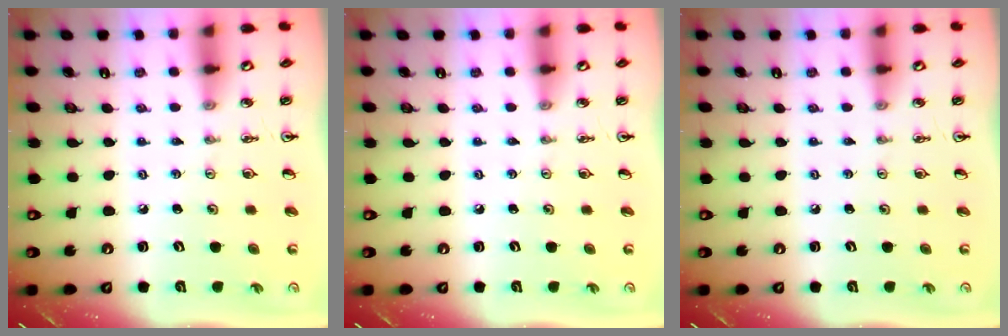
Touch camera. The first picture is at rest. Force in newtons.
{"total": 0.0}
{"total": 0.0}